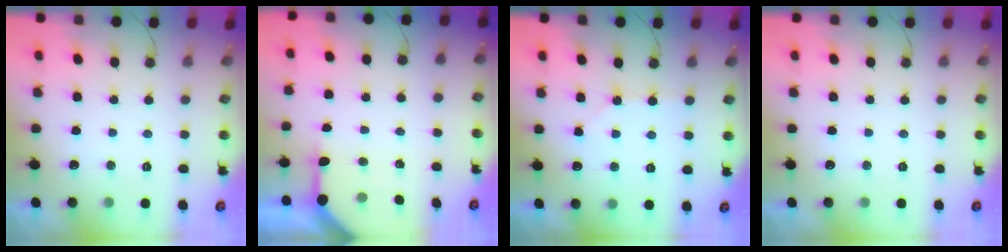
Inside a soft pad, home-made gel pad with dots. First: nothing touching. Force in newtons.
{"total": 4.7, "press": 4.6, "slide": 0.5}
{"total": 6.2, "press": 6.1, "slide": 0.9}
{"total": 0.0}